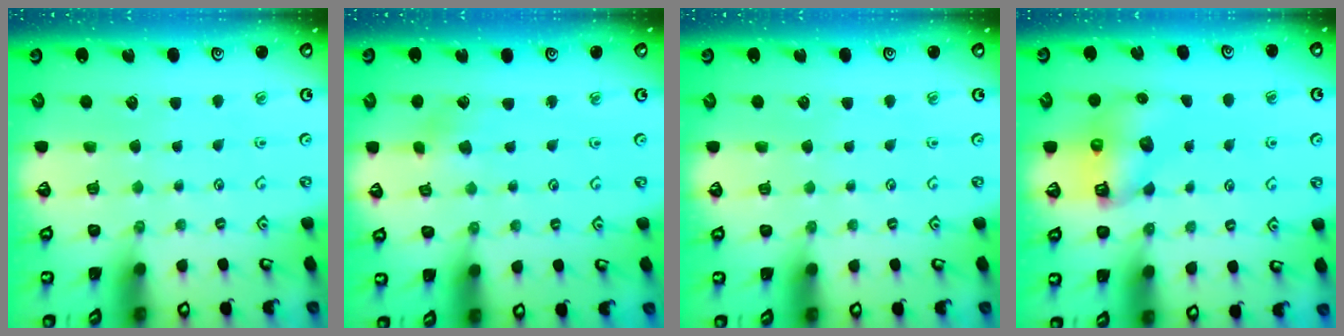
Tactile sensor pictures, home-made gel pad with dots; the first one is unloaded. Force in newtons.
{"total": 2.5, "press": 2.5, "slide": 0.5}
{"total": 0.0}
{"total": 8.1, "press": 8.0, "slide": 1.1}